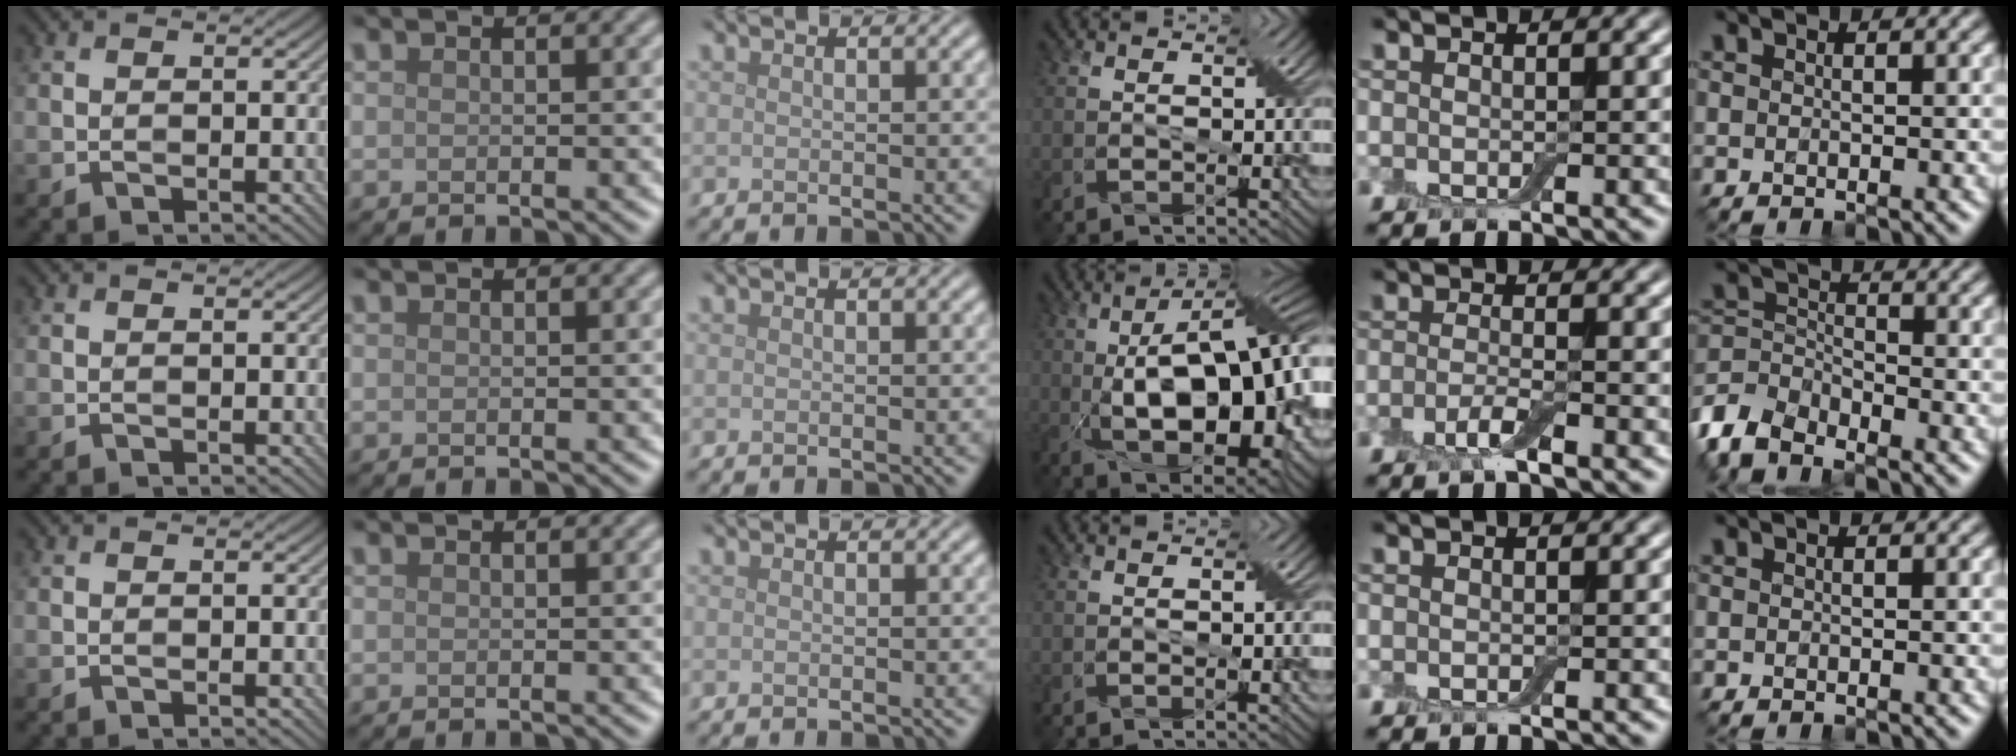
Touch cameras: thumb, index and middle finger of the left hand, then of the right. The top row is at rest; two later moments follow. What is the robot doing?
{"motion": "pour", "object": "bowl"}